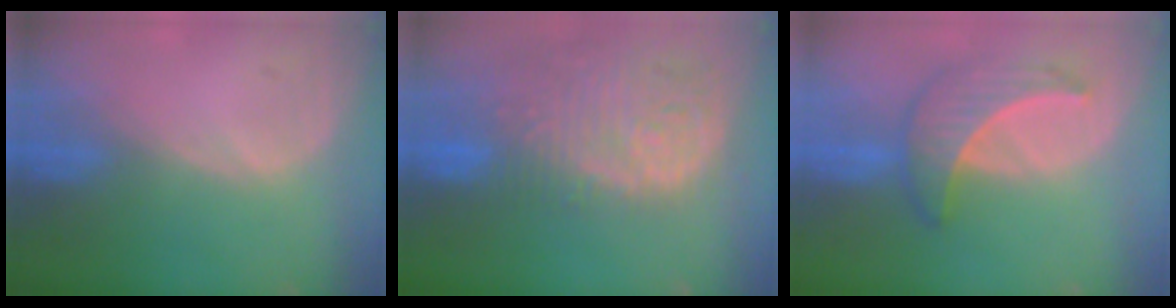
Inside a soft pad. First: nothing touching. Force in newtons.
{"total": 14.4, "press": 11.8, "slide": 8.2}
{"total": 6.4, "press": 6.2, "slide": 1.4}